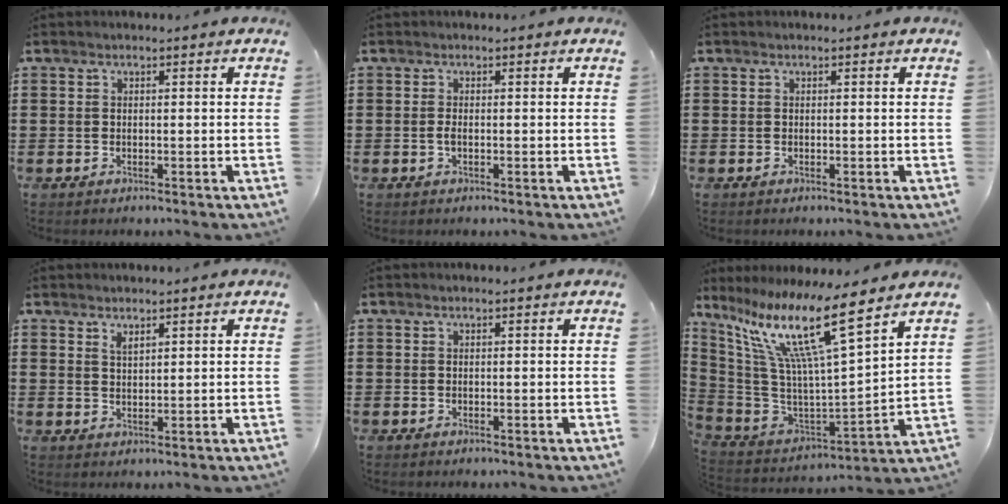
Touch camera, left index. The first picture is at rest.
{"total": 1.1, "force": [-0.2, 0.4, 1.0], "torque": [-0.027, -0.005, -0.006]}
{"total": 0.0}
{"total": 1.6, "force": [1.3, 0.5, 0.7], "torque": [-0.016, 0.002, 0.024]}
{"total": 0.0}
{"total": 15.2, "force": [9.2, 1.3, 12.0], "torque": [-0.274, -0.064, 0.143]}